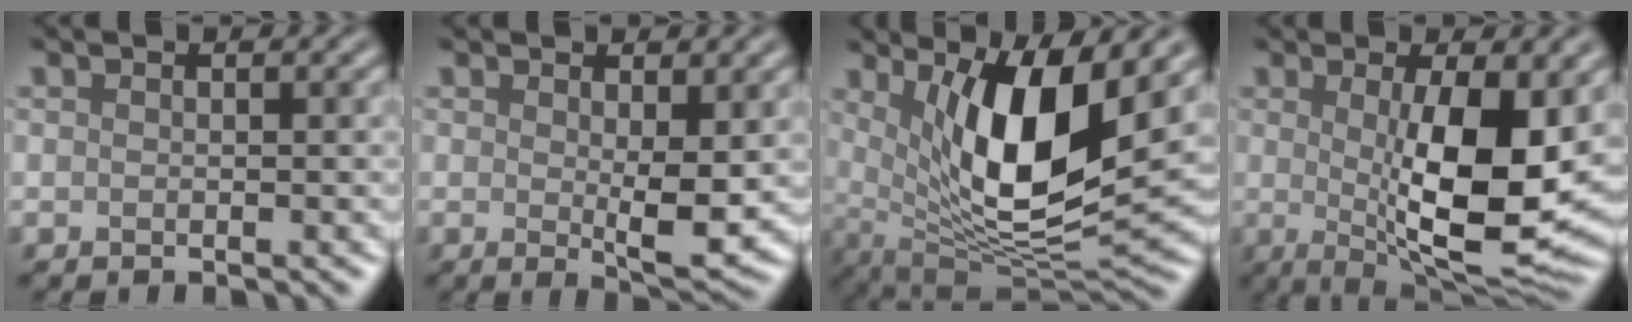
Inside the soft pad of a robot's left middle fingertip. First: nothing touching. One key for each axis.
{"total": 3.5, "fx": 0.5, "fy": 0.9, "fz": 3.4, "tx": -0.054, "ty": -0.013, "tz": 0.011}
{"total": 10.6, "fx": 2.9, "fy": 3.5, "fz": 9.6, "tx": -0.156, "ty": -0.021, "tz": 0.056}
{"total": 11.0, "fx": 0.4, "fy": 3.3, "fz": 10.5, "tx": -0.153, "ty": -0.021, "tz": 0.013}